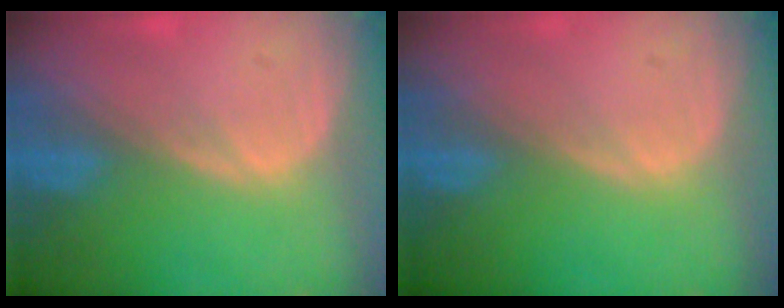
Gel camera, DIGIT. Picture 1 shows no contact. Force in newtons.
{"total": 0.0}